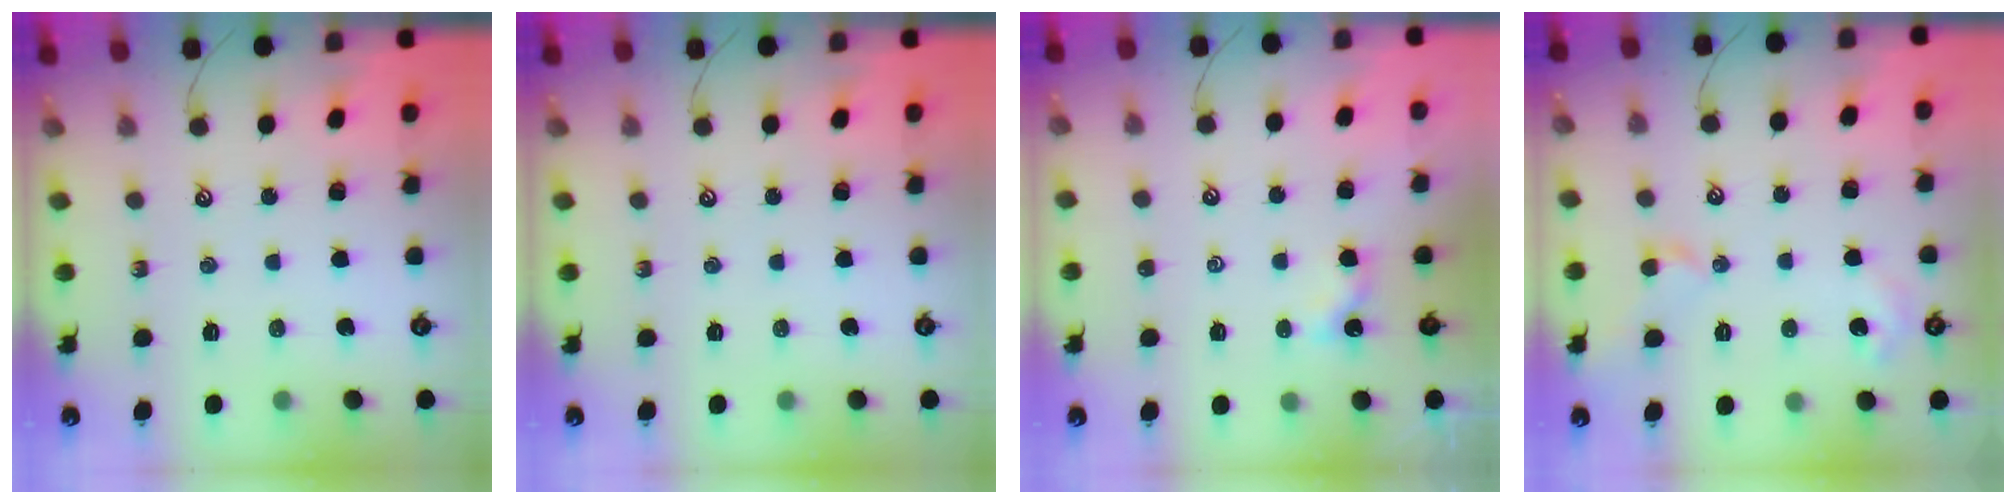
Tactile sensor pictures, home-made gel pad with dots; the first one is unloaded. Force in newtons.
{"total": 0.0}
{"total": 0.0}
{"total": 2.1, "press": 2.0, "slide": 0.6}